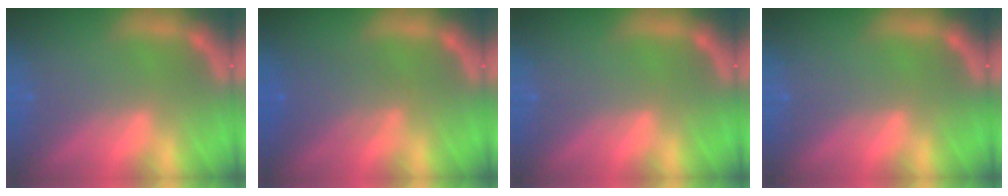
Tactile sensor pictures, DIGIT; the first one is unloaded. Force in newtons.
{"total": 3.6}
{"total": 0.0}
{"total": 0.0}